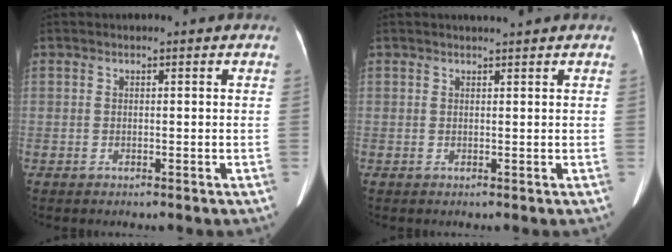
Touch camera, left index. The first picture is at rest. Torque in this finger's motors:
{"motor_torque": [-0.18, -0.19, -0.05, 0.00]}